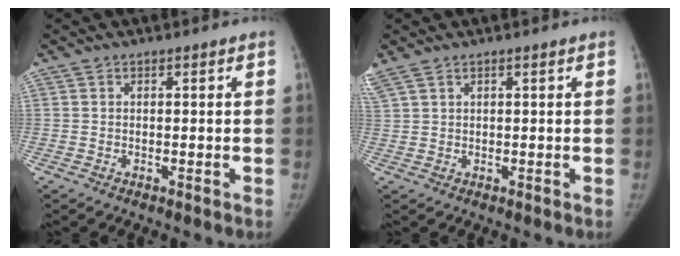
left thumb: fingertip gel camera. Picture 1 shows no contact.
{"total": 3.4, "force": [2.4, 1.1, 2.1], "torque": [-0.064, 0.015, 0.061]}